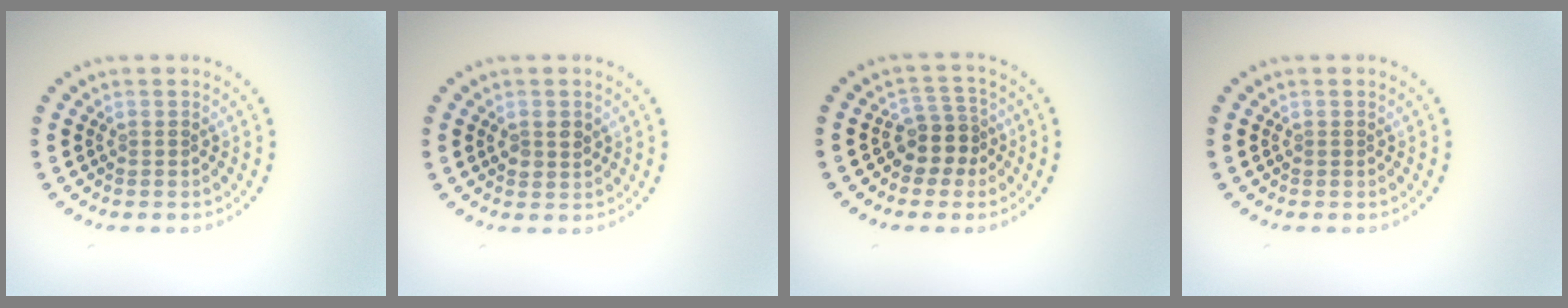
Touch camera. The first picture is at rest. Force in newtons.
{"total": 1.6, "press": 1.5, "slide": 0.4}
{"total": 2.8, "press": 2.4, "slide": 1.5}
{"total": 0.0}